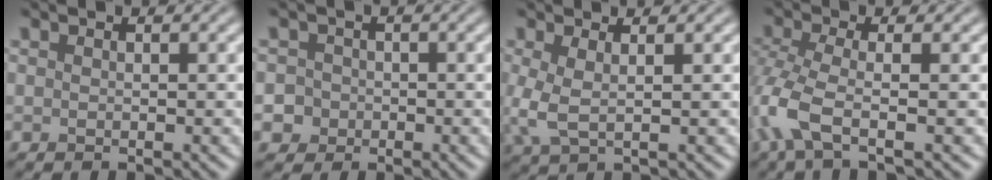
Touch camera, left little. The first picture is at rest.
{"total": 4.3, "force": [-1.7, 3.9, 0.7], "torque": [0.004, 0.002, -0.049]}
{"total": 2.9, "force": [0.3, 1.1, 2.6], "torque": [-0.068, -0.001, 0.003]}
{"total": 5.0, "force": [-2.0, 1.6, 4.3], "torque": [-0.112, -0.007, -0.053]}